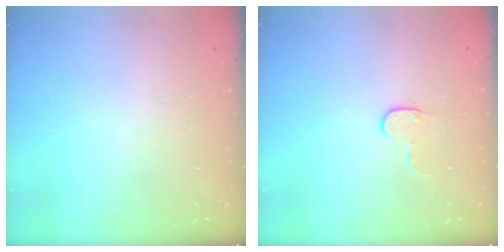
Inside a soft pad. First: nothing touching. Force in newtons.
{"total": 5.5, "press": 5.5, "slide": 0.5}